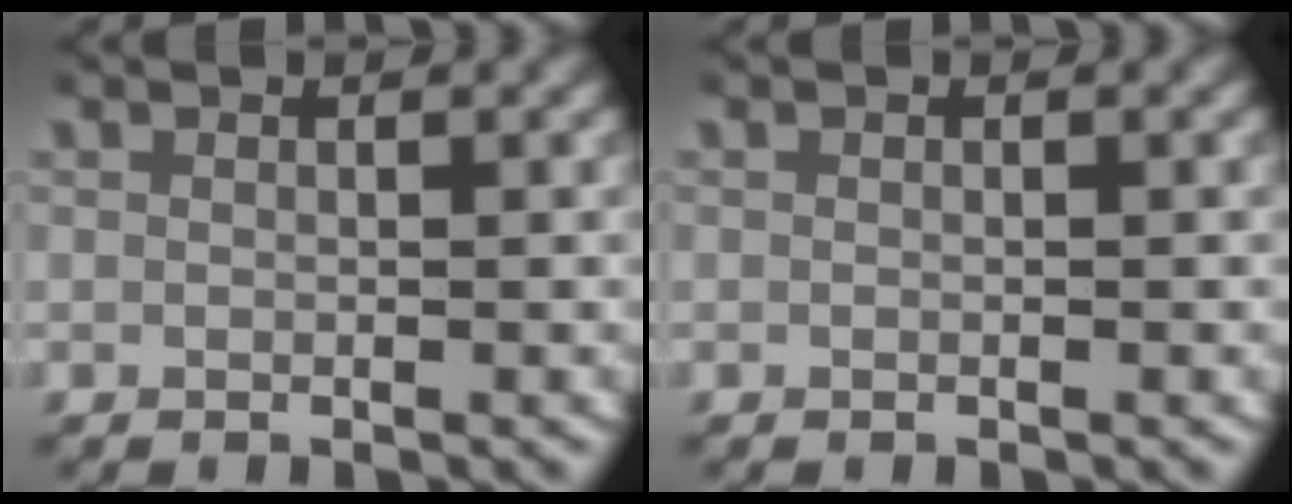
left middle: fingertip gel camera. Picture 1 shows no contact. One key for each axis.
{"total": 0.0}